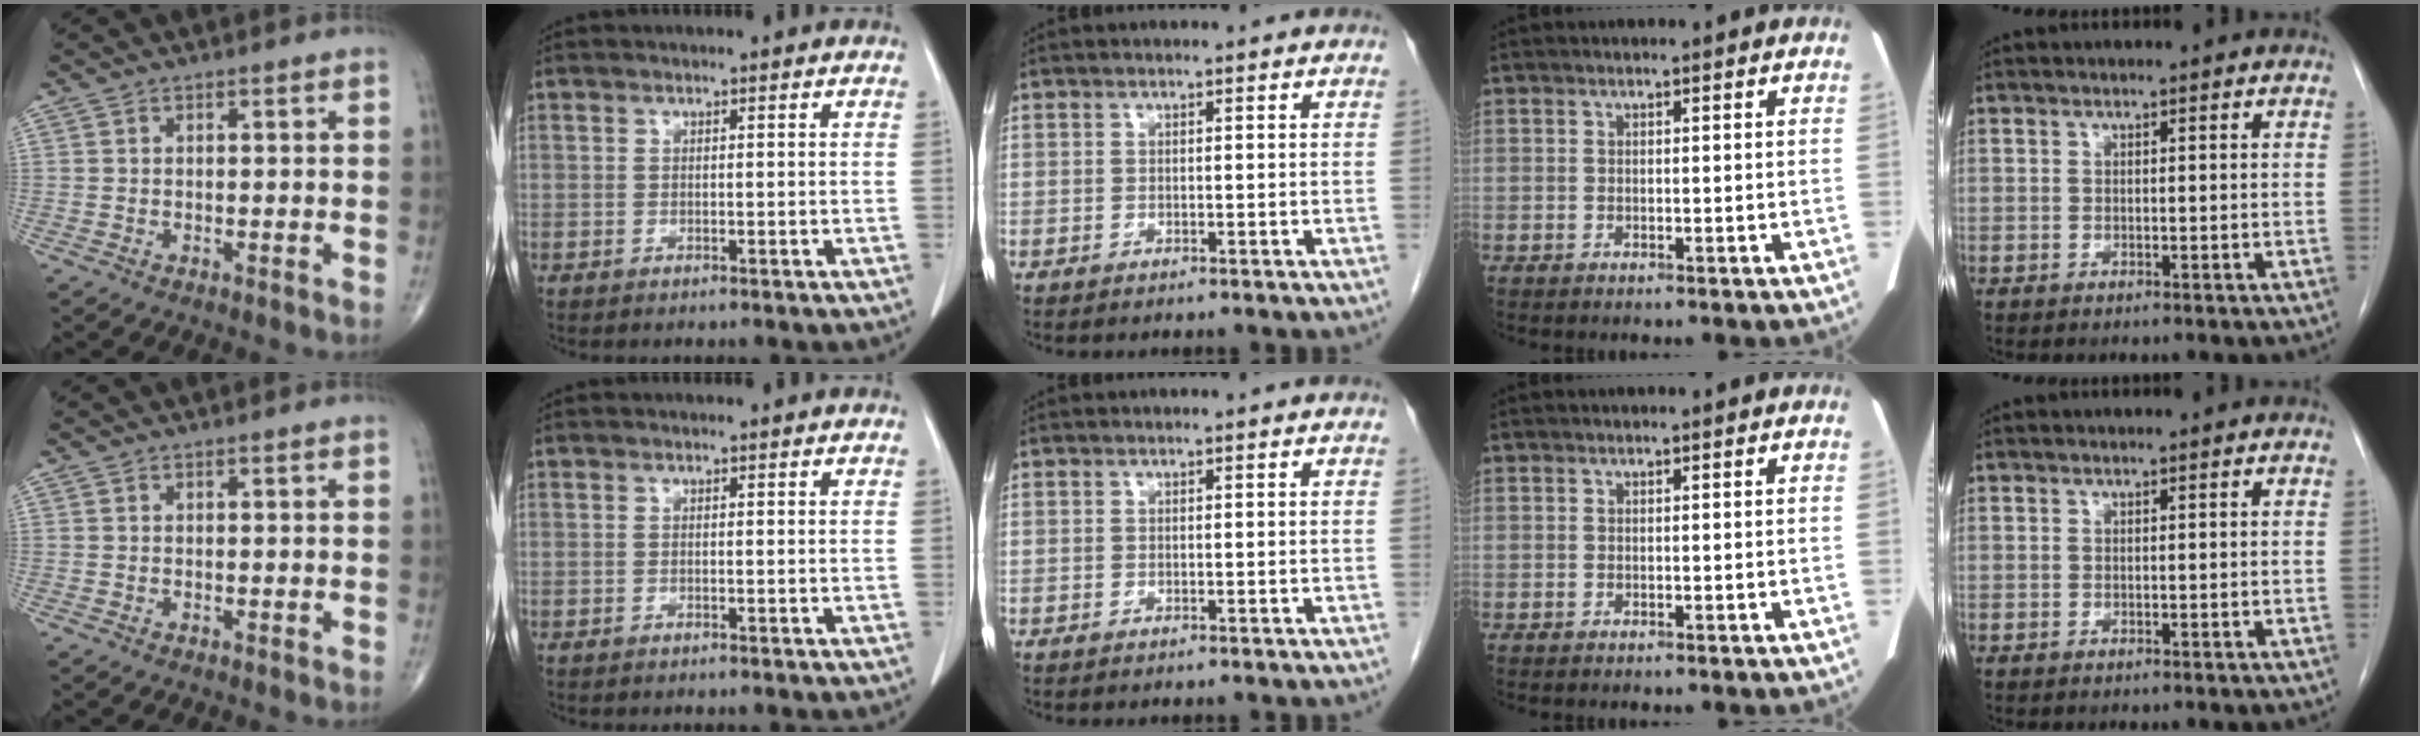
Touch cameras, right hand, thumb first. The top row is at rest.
{}